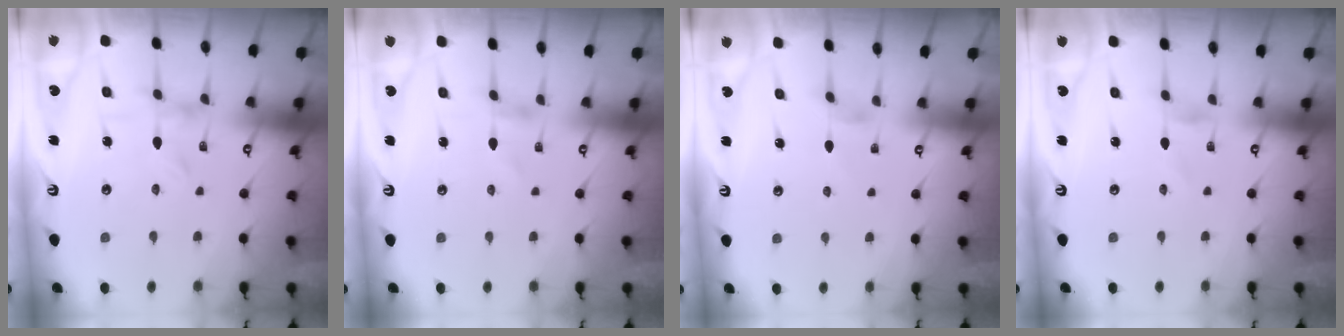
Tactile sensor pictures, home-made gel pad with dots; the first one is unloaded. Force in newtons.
{"total": 1.0, "press": 1.0, "slide": 0.1}
{"total": 1.3, "press": 1.2, "slide": 0.4}
{"total": 0.0}